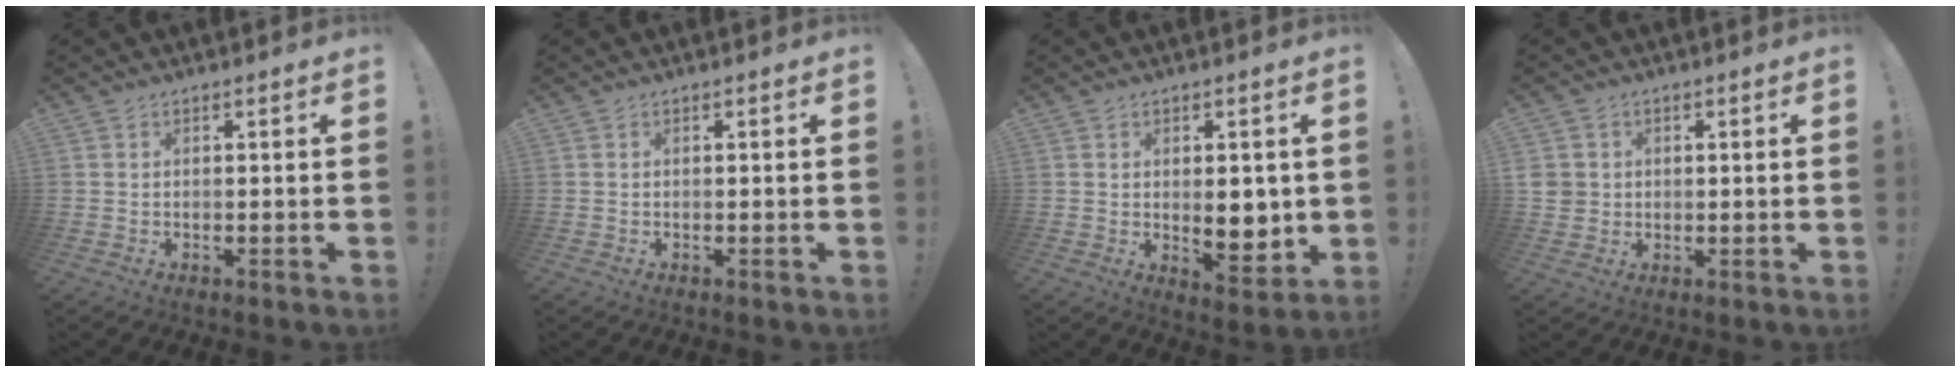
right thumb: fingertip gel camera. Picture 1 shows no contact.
{"total": 0.0}
{"total": 8.5, "force": [0.5, 4.8, 7.0], "torque": [-0.081, -0.010, 0.012]}
{"total": 4.0, "force": [0.8, 3.8, 1.0], "torque": [-0.019, -0.002, 0.015]}